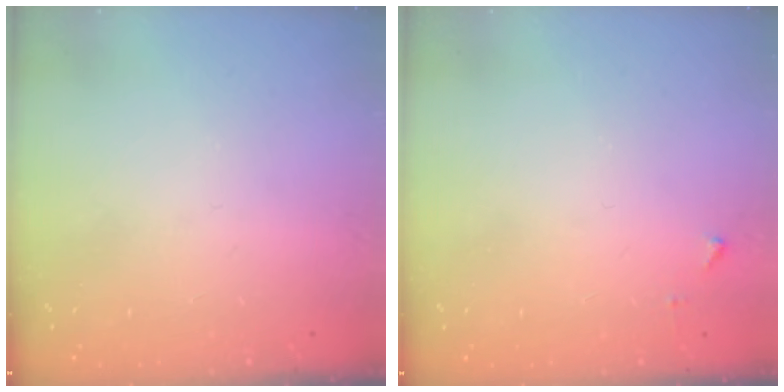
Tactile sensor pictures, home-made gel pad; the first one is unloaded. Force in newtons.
{"total": 3.8, "press": 3.8, "slide": 0.5}